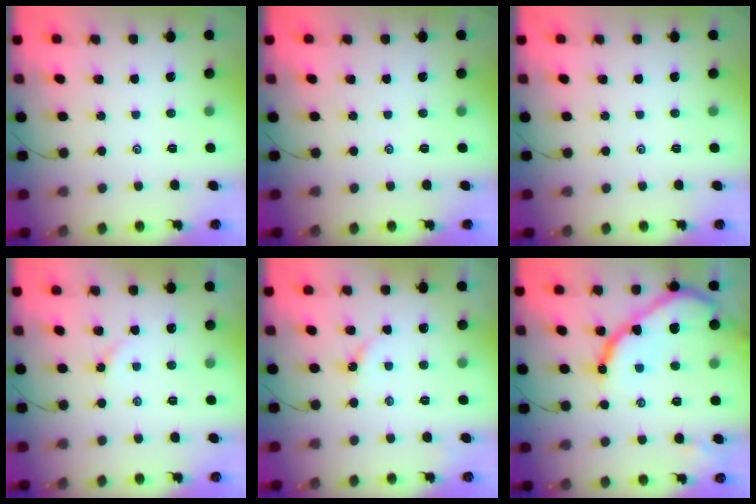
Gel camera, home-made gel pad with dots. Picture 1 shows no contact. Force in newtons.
{"total": 0.0}
{"total": 0.0}
{"total": 1.5, "press": 1.4, "slide": 0.3}
{"total": 2.4, "press": 2.4, "slide": 0.3}
{"total": 15.8, "press": 15.7, "slide": 1.4}